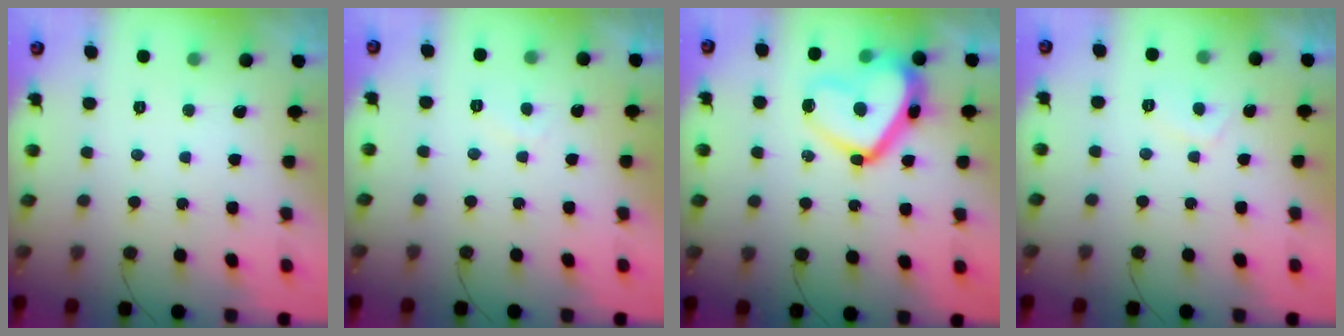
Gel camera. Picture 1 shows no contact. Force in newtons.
{"total": 1.4, "press": 1.3, "slide": 0.5}
{"total": 17.7, "press": 17.7, "slide": 1.4}
{"total": 1.9, "press": 1.8, "slide": 0.7}